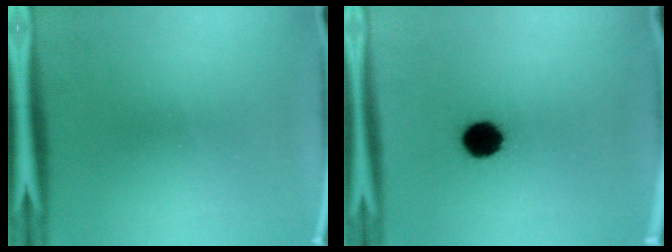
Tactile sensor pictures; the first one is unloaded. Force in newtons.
{"total": 8.4}